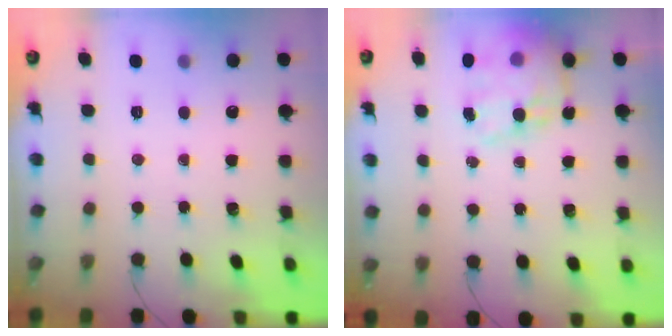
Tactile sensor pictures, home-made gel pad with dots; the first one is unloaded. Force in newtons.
{"total": 18.4, "press": 17.8, "slide": 4.7}